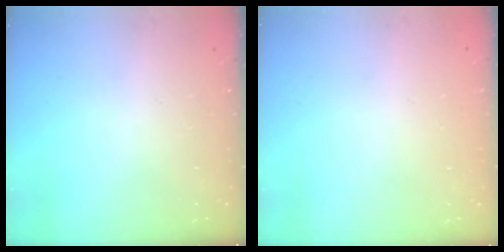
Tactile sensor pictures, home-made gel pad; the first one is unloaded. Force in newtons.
{"total": 0.0}